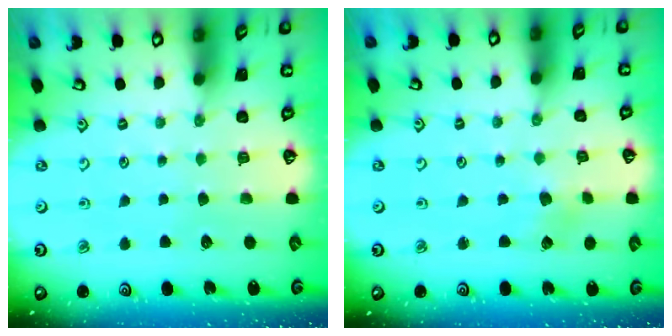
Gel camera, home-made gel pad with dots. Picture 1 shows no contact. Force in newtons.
{"total": 4.0, "press": 3.9, "slide": 0.6}